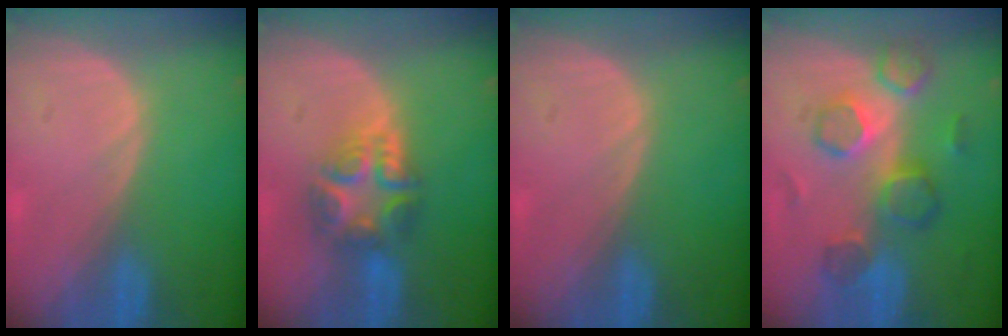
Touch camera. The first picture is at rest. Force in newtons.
{"total": 7.5, "press": 6.5, "slide": 3.7}
{"total": 0.0}
{"total": 8.4, "press": 8.2, "slide": 1.8}